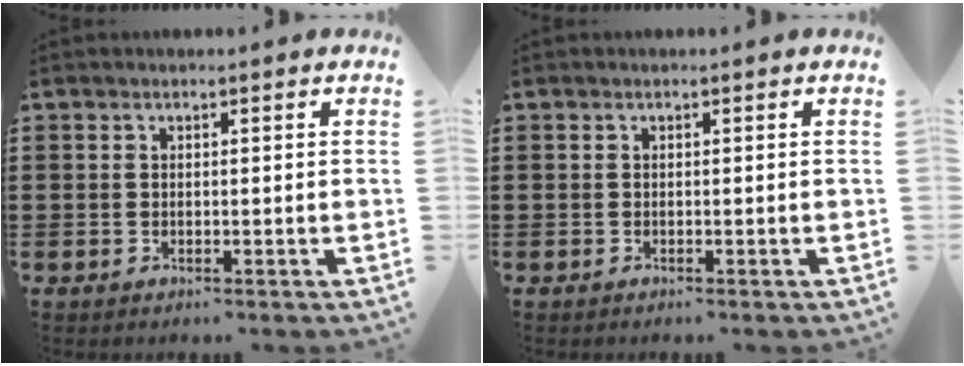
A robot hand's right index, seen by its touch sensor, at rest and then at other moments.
{"total": 0.0}